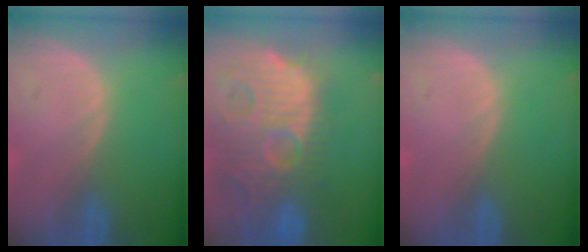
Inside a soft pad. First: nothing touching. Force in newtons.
{"total": 14.8, "press": 12.6, "slide": 7.6}
{"total": 0.0}